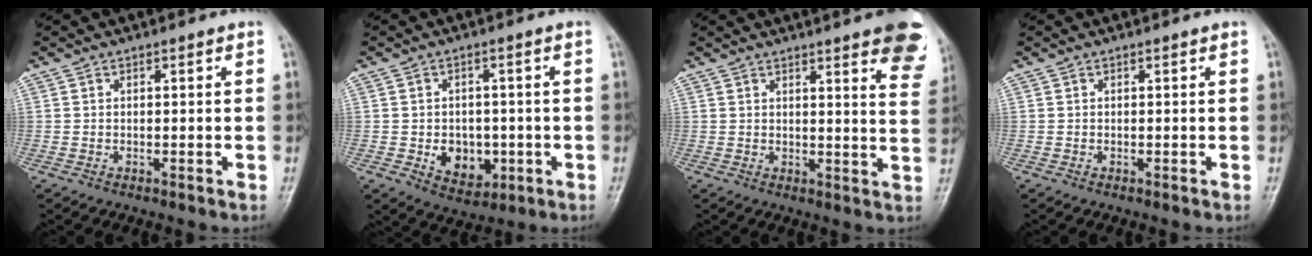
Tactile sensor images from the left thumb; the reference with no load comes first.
{"total": 7.1, "force": [-1.5, 5.5, 4.3], "torque": [-0.032, 0.002, -0.008]}
{"total": 14.8, "force": [9.6, 3.0, 10.9], "torque": [-0.112, -0.039, 0.096]}
{"total": 0.0}